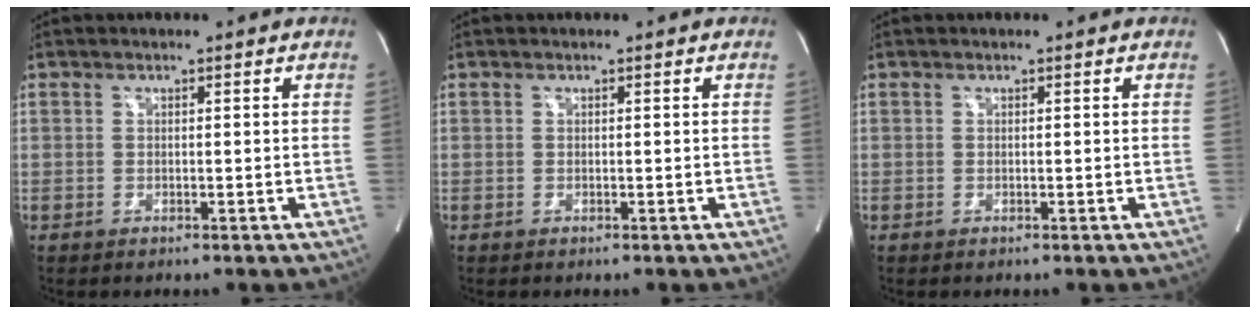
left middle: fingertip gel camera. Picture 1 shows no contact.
{"total": 0.0}
{"total": 0.0}